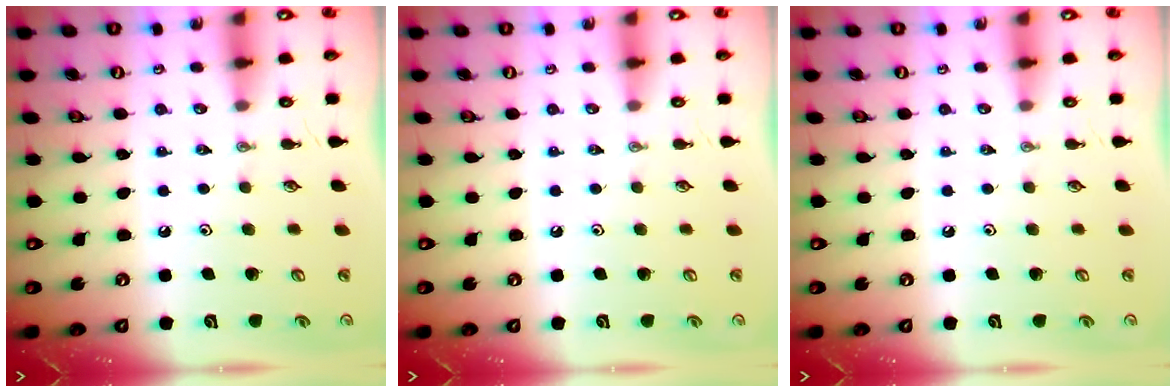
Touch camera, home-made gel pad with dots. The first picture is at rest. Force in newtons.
{"total": 0.0}
{"total": 0.0}